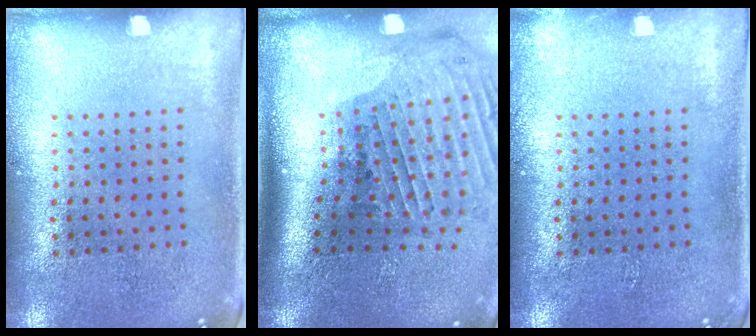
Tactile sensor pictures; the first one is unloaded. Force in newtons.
{"total": 2.9, "press": 2.1, "slide": 1.9}
{"total": 0.6, "press": 0.6, "slide": 0.1}